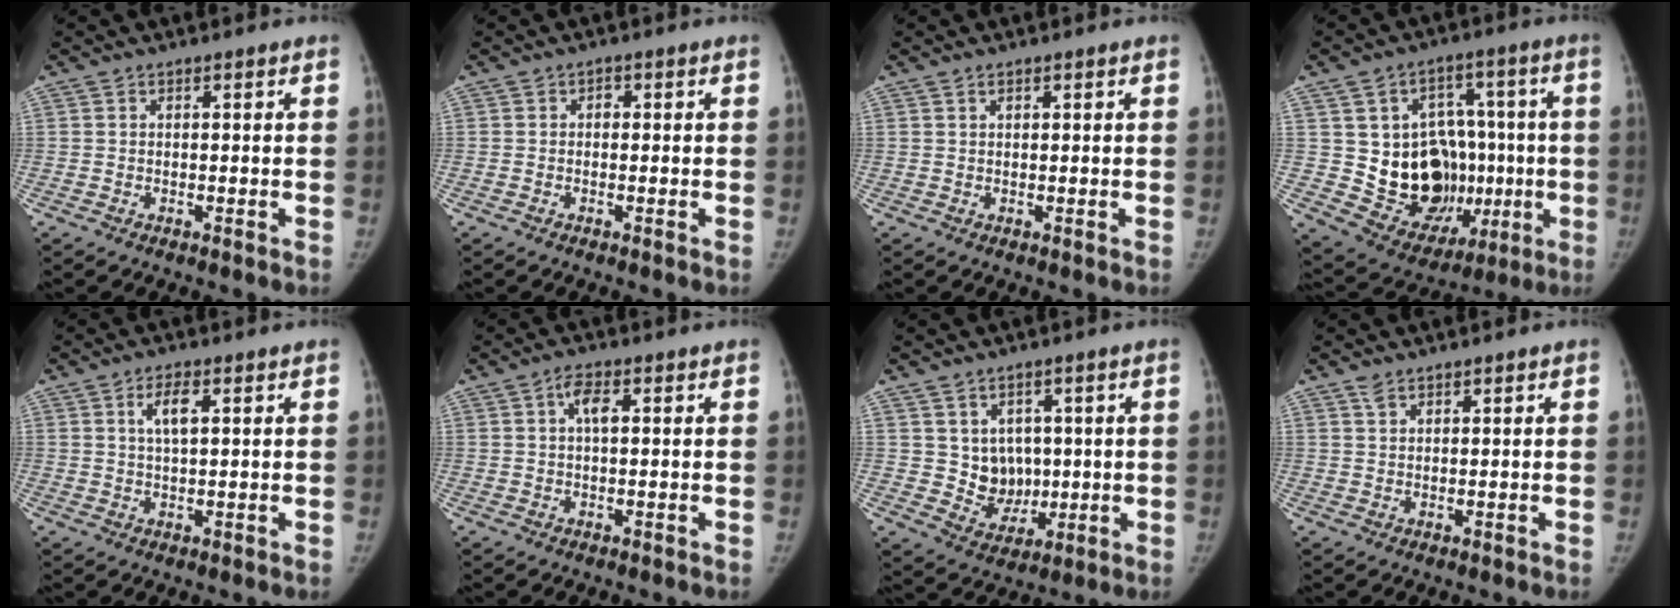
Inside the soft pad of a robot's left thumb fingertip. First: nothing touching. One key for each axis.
{"total": 1.0, "fx": 0.0, "fy": 0.8, "fz": 0.6, "tx": -0.002, "ty": 0.004, "tz": -0.006}
{"total": 0.9, "fx": 0.6, "fy": 0.4, "fz": 0.6, "tx": -0.011, "ty": 0.002, "tz": 0.011}
{"total": 19.9, "fx": -1.7, "fy": 15.2, "fz": 12.8, "tx": -0.135, "ty": 0.019, "tz": 0.008}
{"total": 4.2, "fx": 1.6, "fy": 1.5, "fz": 3.6, "tx": -0.065, "ty": 0.001, "tz": 0.029}
{"total": 3.5, "fx": 1.0, "fy": 1.5, "fz": 3.0, "tx": -0.054, "ty": 0.007, "tz": 0.016}
{"total": 7.6, "fx": 1.3, "fy": 6.5, "fz": 3.8, "tx": -0.022, "ty": -0.013, "tz": 0.037}
{"total": 1.8, "fx": 1.4, "fy": 0.8, "fz": 0.9, "tx": -0.016, "ty": 0.002, "tz": 0.029}